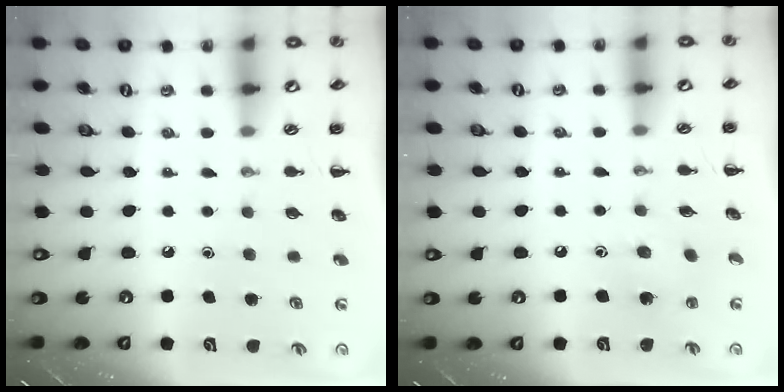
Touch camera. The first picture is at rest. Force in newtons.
{"total": 4.6, "press": 4.5, "slide": 1.1}